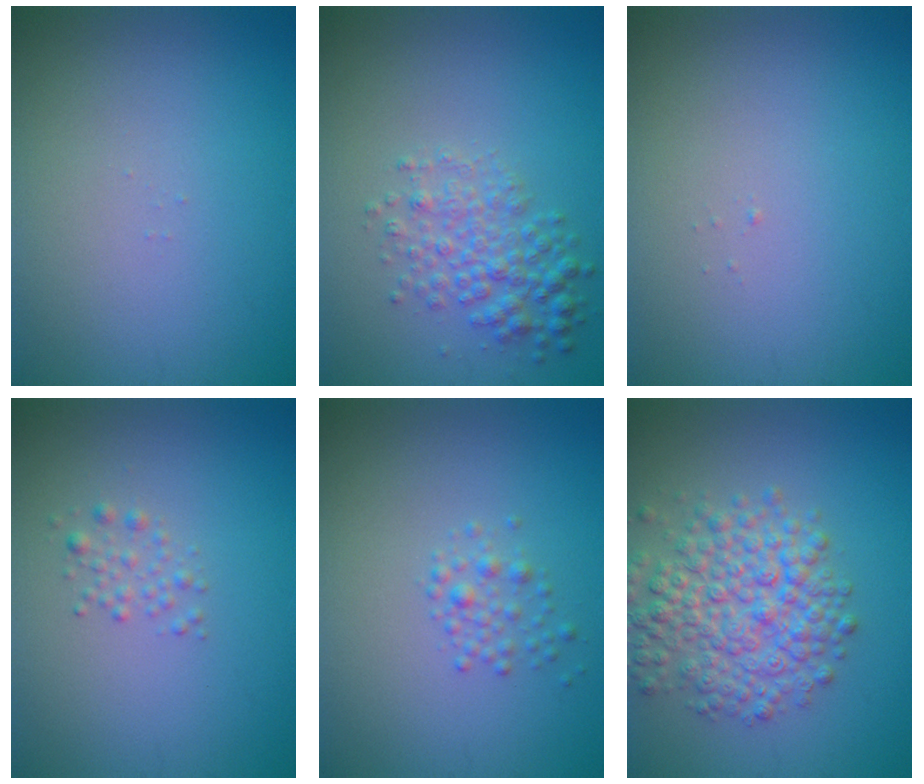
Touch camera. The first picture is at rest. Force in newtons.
{"total": 3.4, "press": 3.4, "slide": 0.1}
{"total": 0.0}
{"total": 1.2, "press": 1.2, "slide": 0.0}
{"total": 1.4, "press": 1.4, "slide": 0.0}
{"total": 6.3, "press": 6.3, "slide": 0.3}